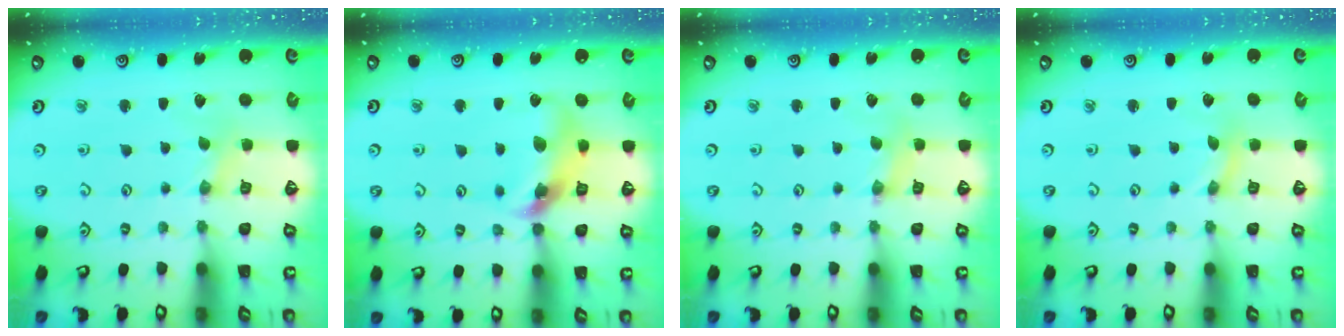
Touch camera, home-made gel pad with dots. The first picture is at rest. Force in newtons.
{"total": 12.9, "press": 12.7, "slide": 1.8}
{"total": 1.6, "press": 1.6, "slide": 0.2}
{"total": 0.0}